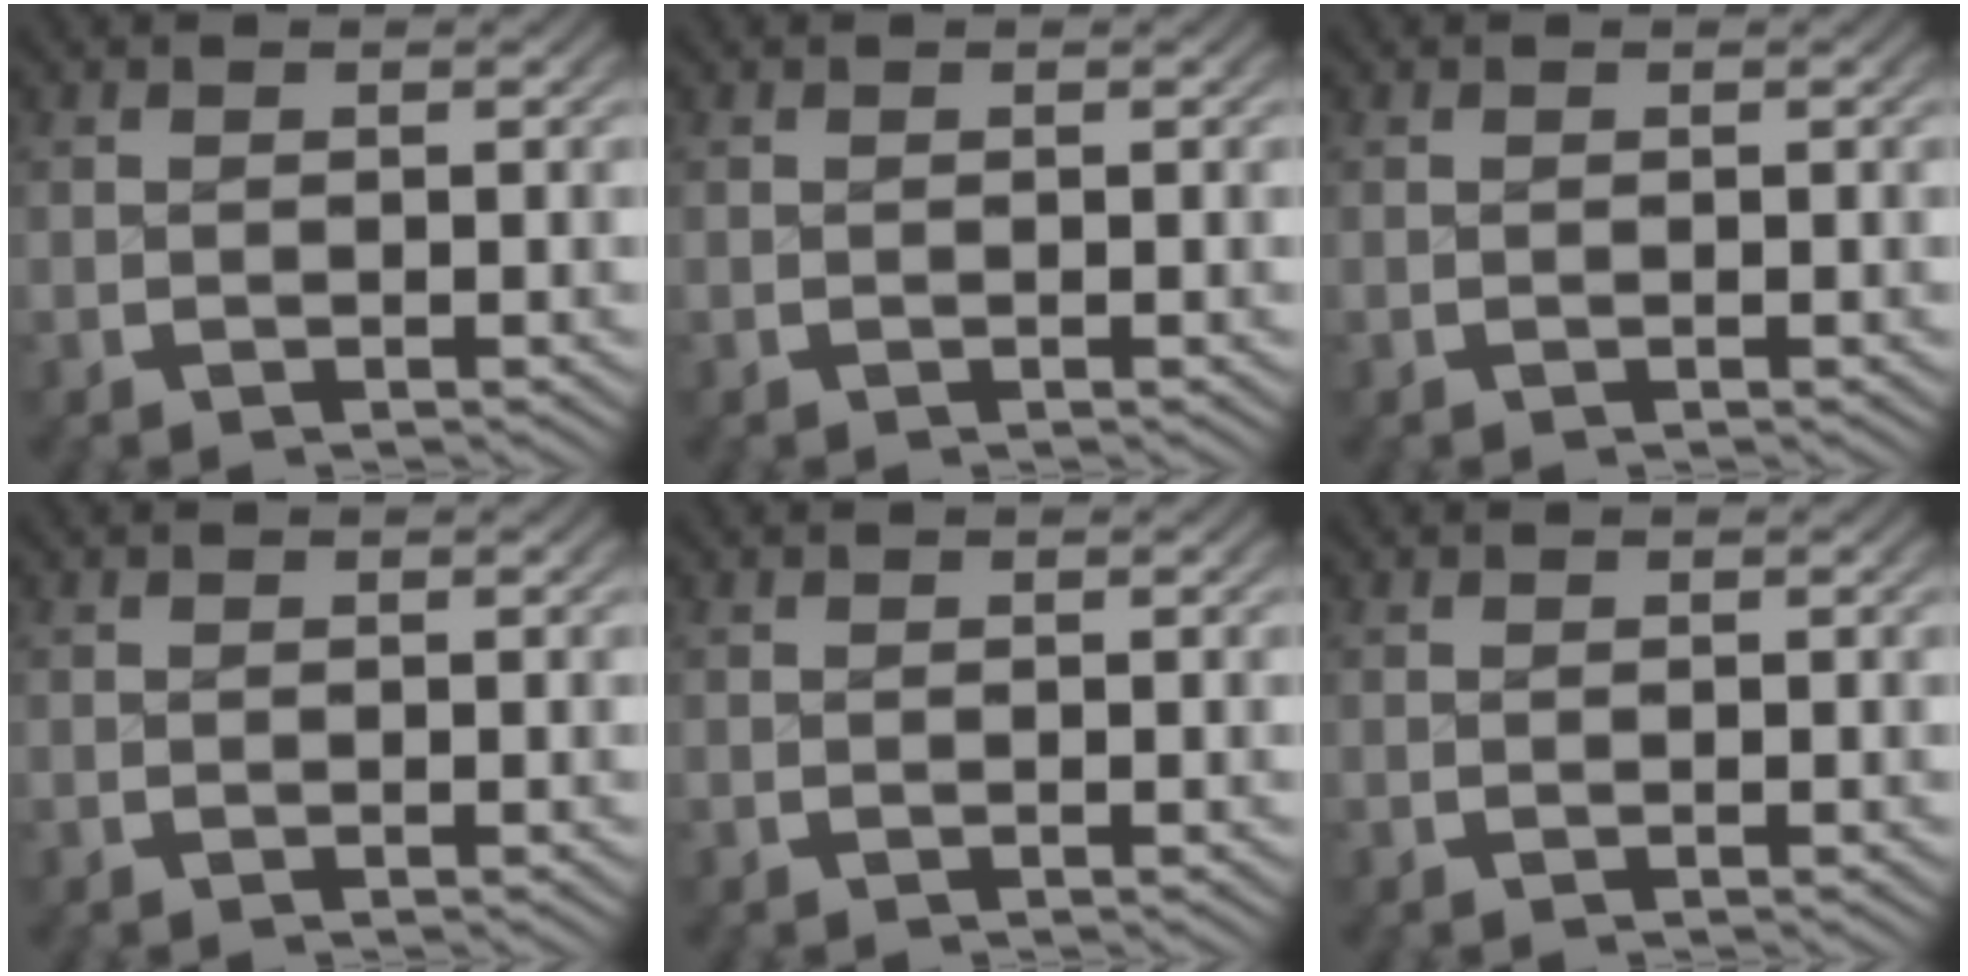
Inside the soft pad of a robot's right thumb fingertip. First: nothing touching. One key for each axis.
{"total": 0.0}
{"total": 0.0}
{"total": 0.0}
{"total": 0.0}
{"total": 0.0}